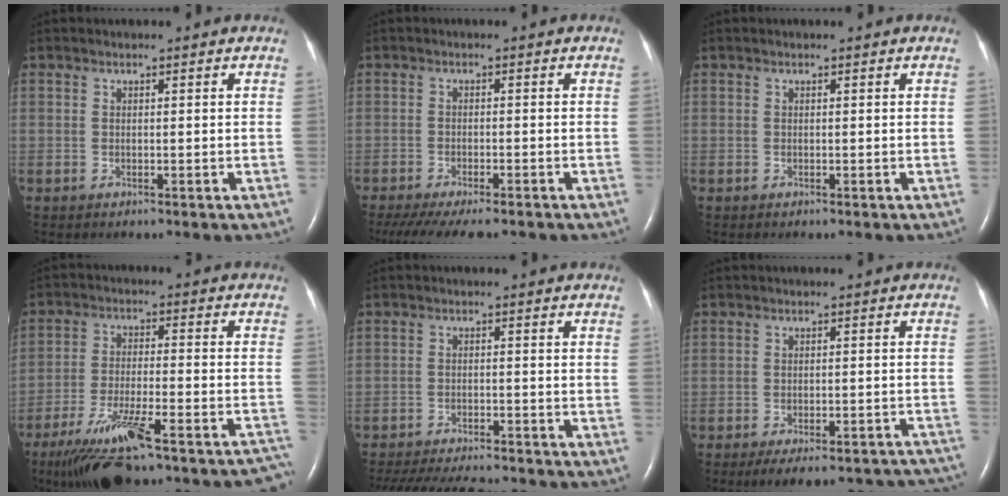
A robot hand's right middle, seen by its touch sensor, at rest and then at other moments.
{"total": 11.4, "force": [-9.4, 2.6, 5.9], "torque": [-0.103, -0.021, -0.136]}
{"total": 0.0}
{"total": 18.3, "force": [-14.1, 3.1, 11.4], "torque": [-0.127, 0.001, -0.220]}
{"total": 14.8, "force": [-13.4, 2.7, 5.8], "torque": [-0.124, -0.021, -0.190]}
{"total": 18.1, "force": [-16.1, 5.0, 6.8], "torque": [-0.059, 0.015, -0.187]}